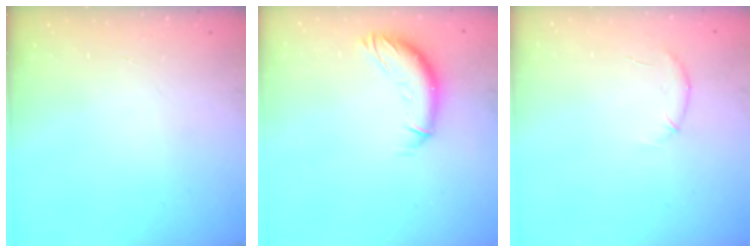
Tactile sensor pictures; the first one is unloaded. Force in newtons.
{"total": 11.8, "press": 11.7, "slide": 1.9}
{"total": 6.3, "press": 6.1, "slide": 1.6}